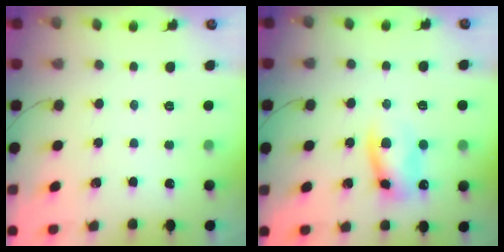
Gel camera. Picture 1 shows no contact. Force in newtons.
{"total": 10.3, "press": 10.1, "slide": 1.7}